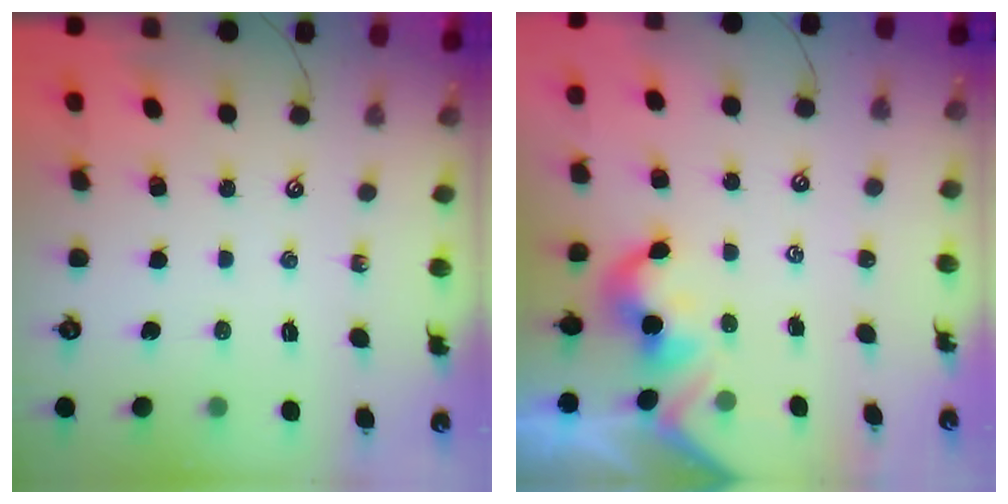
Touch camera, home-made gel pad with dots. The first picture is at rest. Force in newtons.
{"total": 1.9, "press": 1.8, "slide": 0.5}